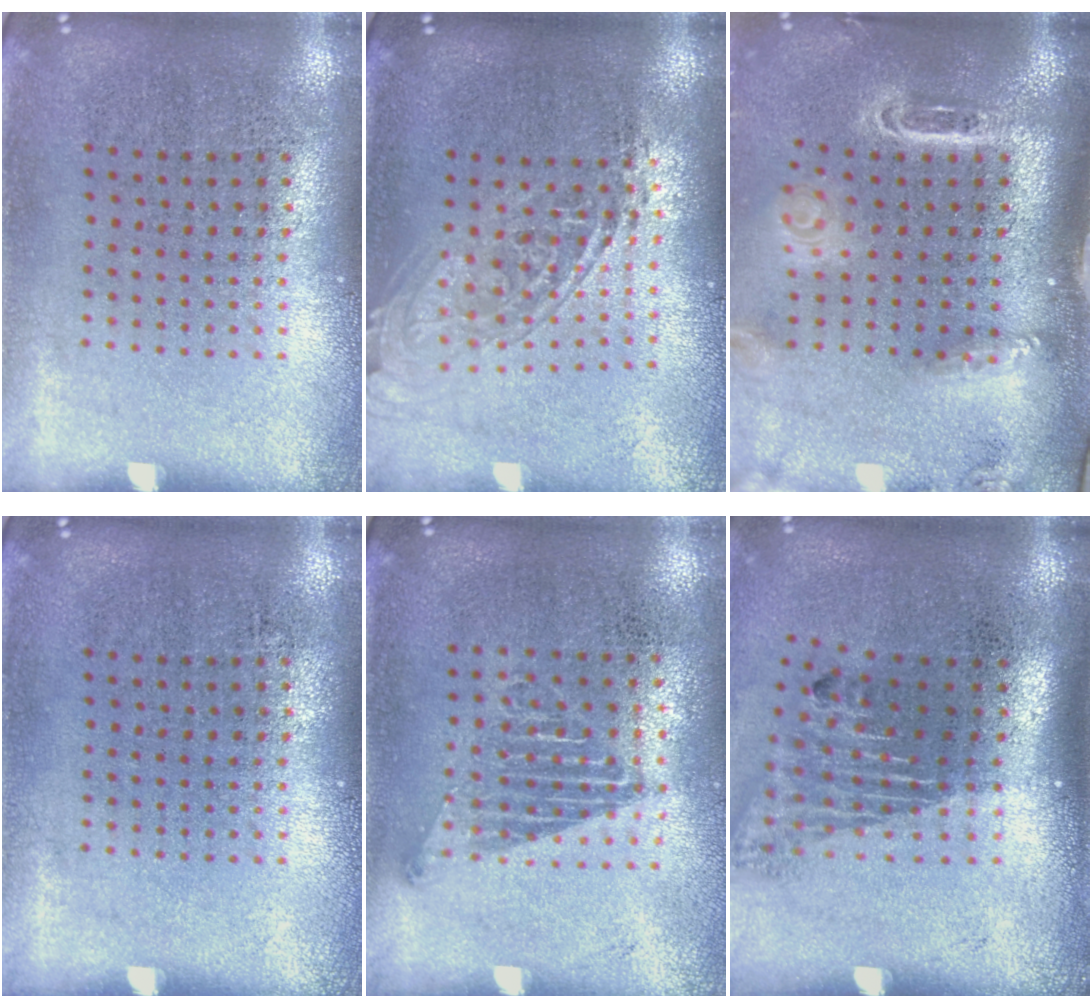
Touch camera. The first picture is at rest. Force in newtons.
{"total": 1.6, "press": 1.3, "slide": 1.0}
{"total": 2.8, "press": 2.0, "slide": 1.9}
{"total": 0.0}
{"total": 1.1, "press": 1.0, "slide": 0.5}
{"total": 1.6, "press": 1.1, "slide": 1.1}